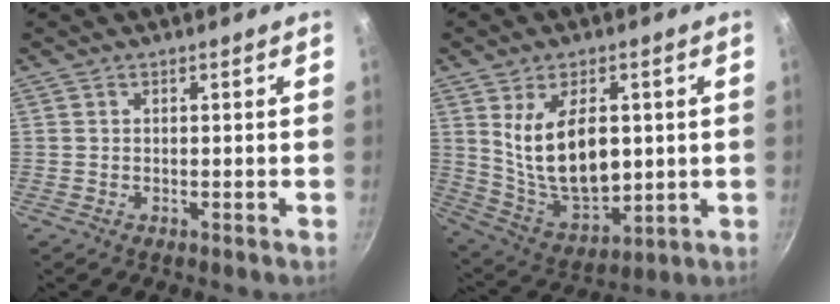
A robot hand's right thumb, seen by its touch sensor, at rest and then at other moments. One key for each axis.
{"total": 16.0, "fx": 2.2, "fy": 9.3, "fz": 12.8, "tx": -0.187, "ty": -0.031, "tz": 0.063}